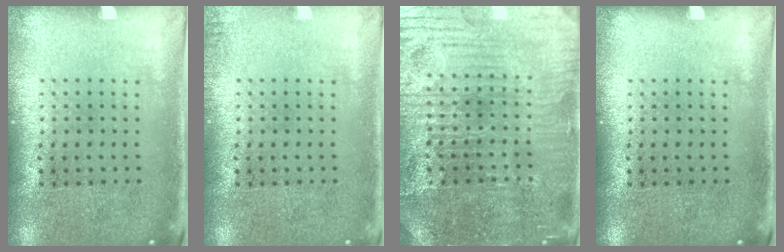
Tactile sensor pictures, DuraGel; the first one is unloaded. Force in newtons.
{"total": 0.9, "press": 0.9, "slide": 0.2}
{"total": 4.8, "press": 4.7, "slide": 1.2}
{"total": 0.0}